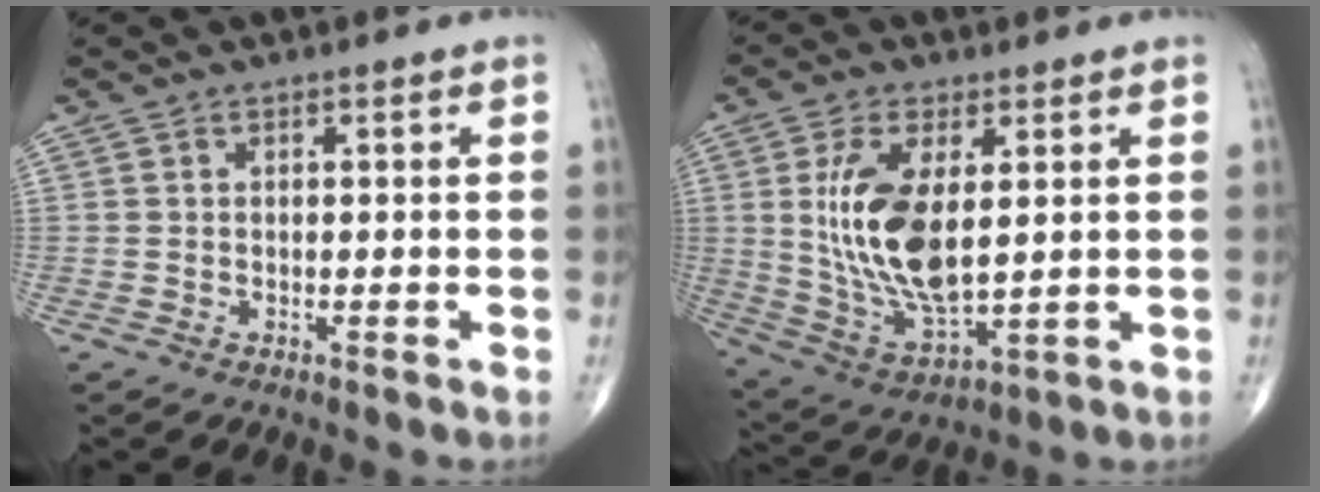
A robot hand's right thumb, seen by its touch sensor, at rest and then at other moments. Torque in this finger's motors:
{"motor_torque": [0.73, 2.37, 1.93, 0.31, 0.56]}